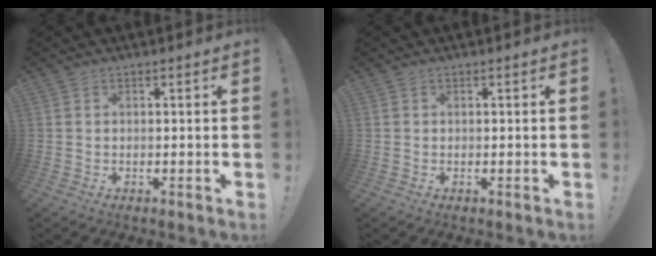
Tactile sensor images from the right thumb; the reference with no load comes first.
{"total": 0.0}